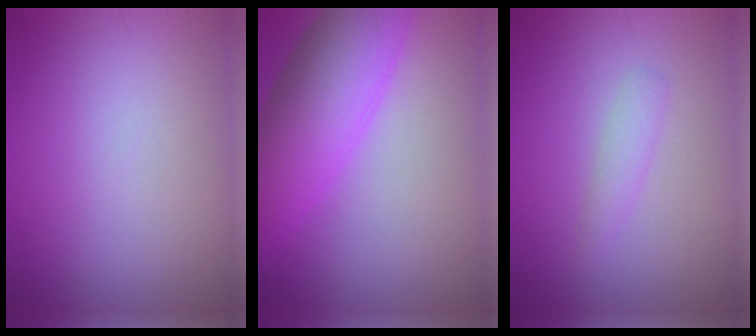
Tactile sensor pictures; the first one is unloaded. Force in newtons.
{"total": 8.2, "press": 8.2, "slide": 0.1}
{"total": 1.4, "press": 1.4, "slide": 0.1}